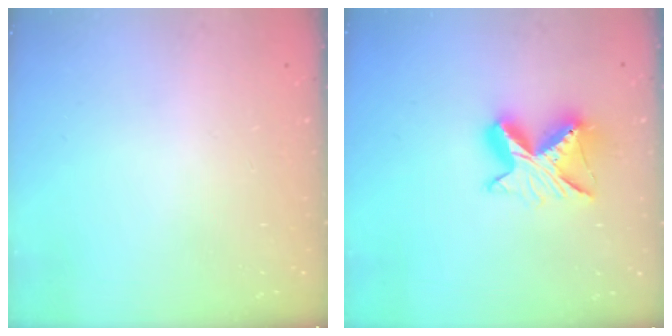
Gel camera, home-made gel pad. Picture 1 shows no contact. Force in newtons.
{"total": 9.6, "press": 9.5, "slide": 0.8}